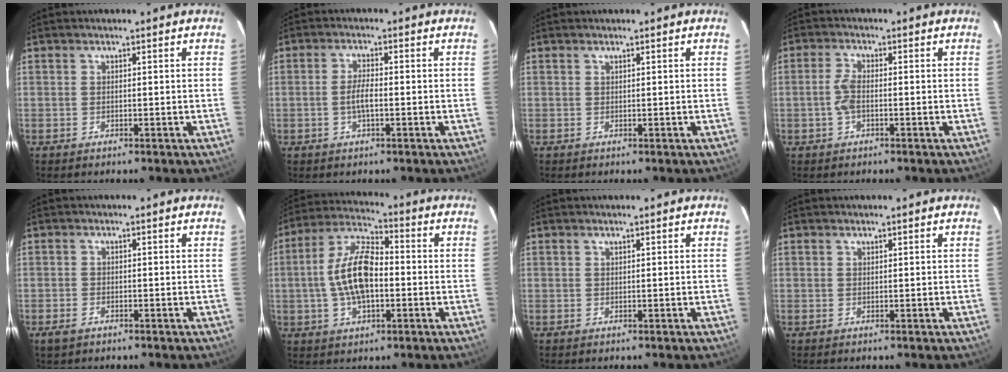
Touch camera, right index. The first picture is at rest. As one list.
[{"total": 3.5, "force": [-0.8, 1.1, 3.2], "torque": [-0.064, 0.002, -0.014]}, {"total": 0.0}, {"total": 3.4, "force": [-0.9, 1.6, 2.9], "torque": [-0.066, 0.004, -0.015]}, {"total": 2.3, "force": [-1.5, 1.3, 1.1], "torque": [-0.026, -0.004, -0.029]}, {"total": 12.9, "force": [-1.2, 6.2, 11.2], "torque": [-0.229, 0.014, -0.023]}, {"total": 0.0}, {"total": 0.0}]